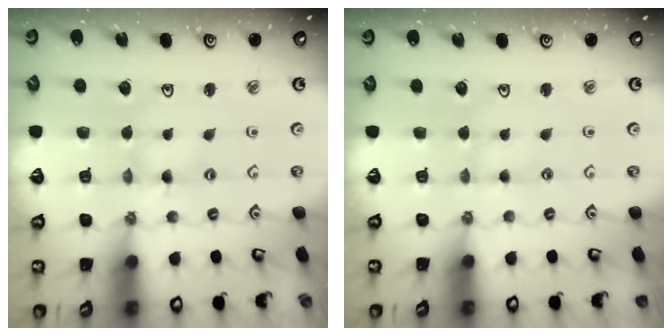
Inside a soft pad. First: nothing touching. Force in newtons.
{"total": 0.0}